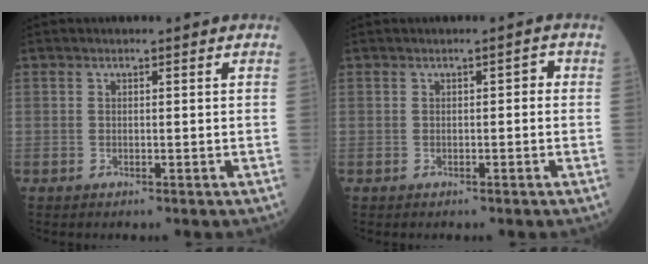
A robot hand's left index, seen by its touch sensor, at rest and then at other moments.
{"total": 1.0, "force": [0.0, 0.4, 0.9], "torque": [-0.007, 0.004, -0.002]}